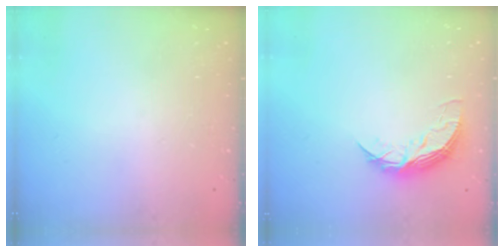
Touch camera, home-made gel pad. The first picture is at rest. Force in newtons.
{"total": 7.9, "press": 7.8, "slide": 0.6}